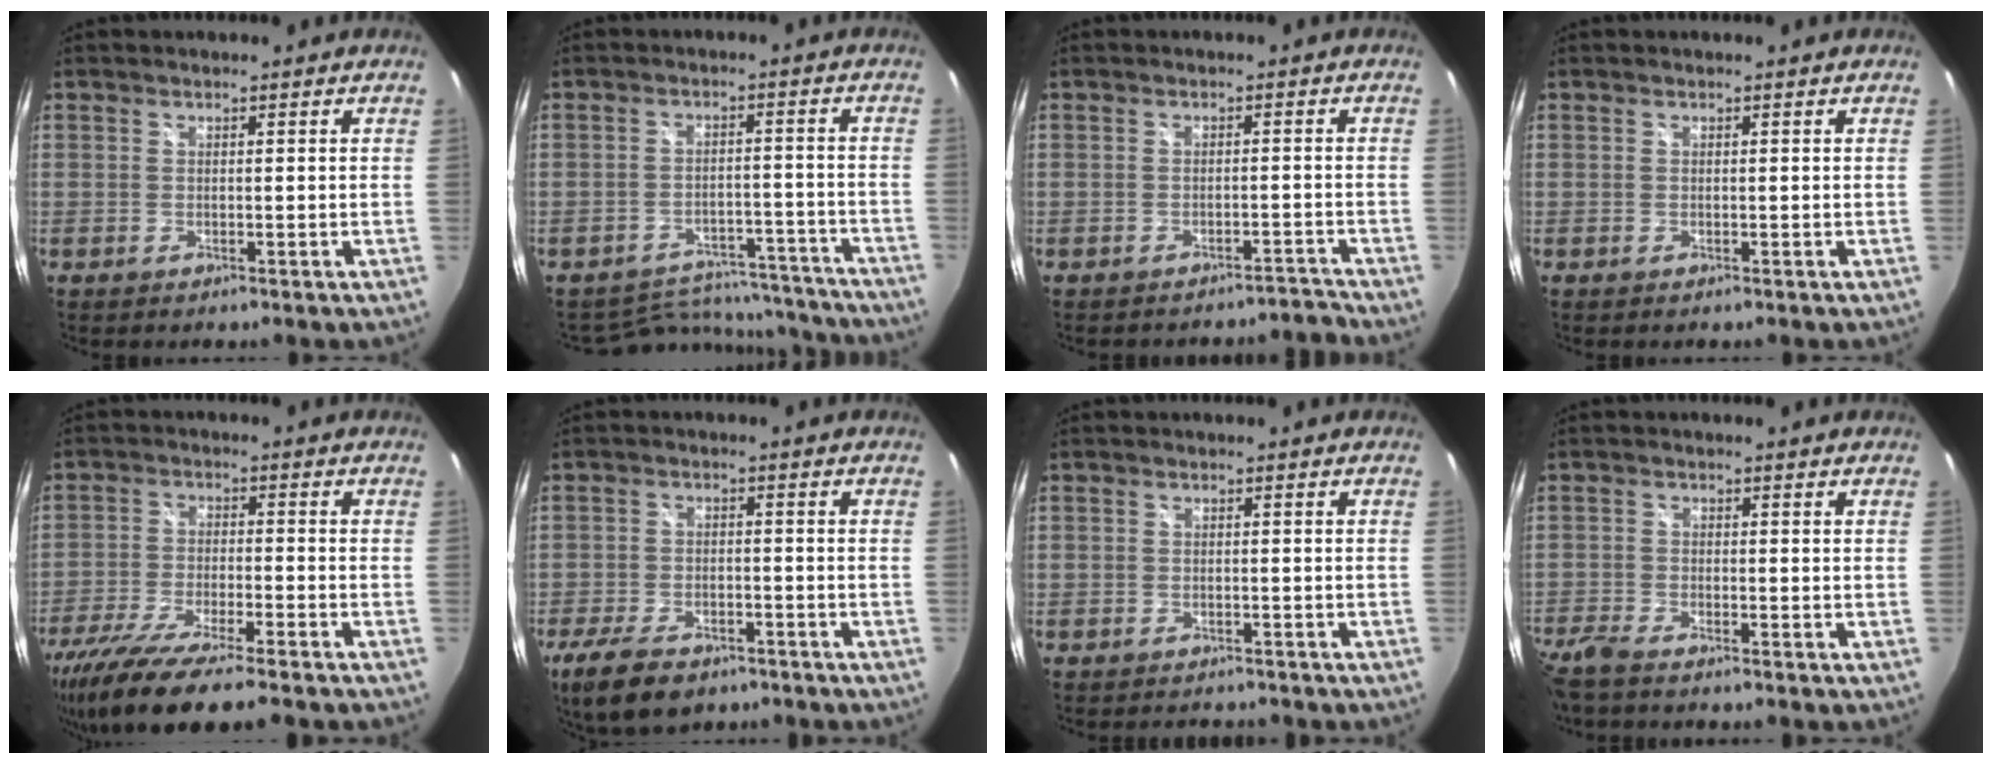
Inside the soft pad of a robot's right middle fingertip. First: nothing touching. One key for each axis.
{"total": 14.4, "fx": -13.4, "fy": 4.8, "fz": 2.2, "tx": -0.044, "ty": 0.031, "tz": -0.165}
{"total": 3.2, "fx": -3.2, "fy": 0.4, "fz": -0.2, "tx": 0.016, "ty": 0.011, "tz": -0.040}
{"total": 0.0}
{"total": 15.8, "fx": -12.7, "fy": 1.8, "fz": 9.2, "tx": -0.194, "ty": -0.041, "tz": -0.223}
{"total": 10.9, "fx": -7.6, "fy": 5.0, "fz": 6.0, "tx": -0.146, "ty": -0.020, "tz": -0.131}
{"total": 2.8, "fx": -2.5, "fy": 1.2, "fz": 0.3, "tx": -0.009, "ty": 0.011, "tz": -0.034}
{"total": 6.3, "fx": -5.4, "fy": 1.1, "fz": 3.1, "tx": -0.091, "ty": -0.027, "tz": -0.106}